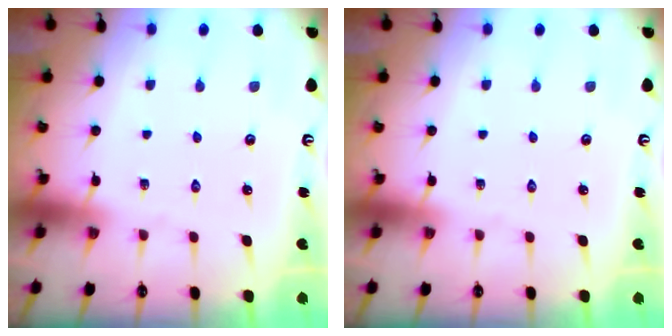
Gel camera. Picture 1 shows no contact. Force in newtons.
{"total": 0.0}